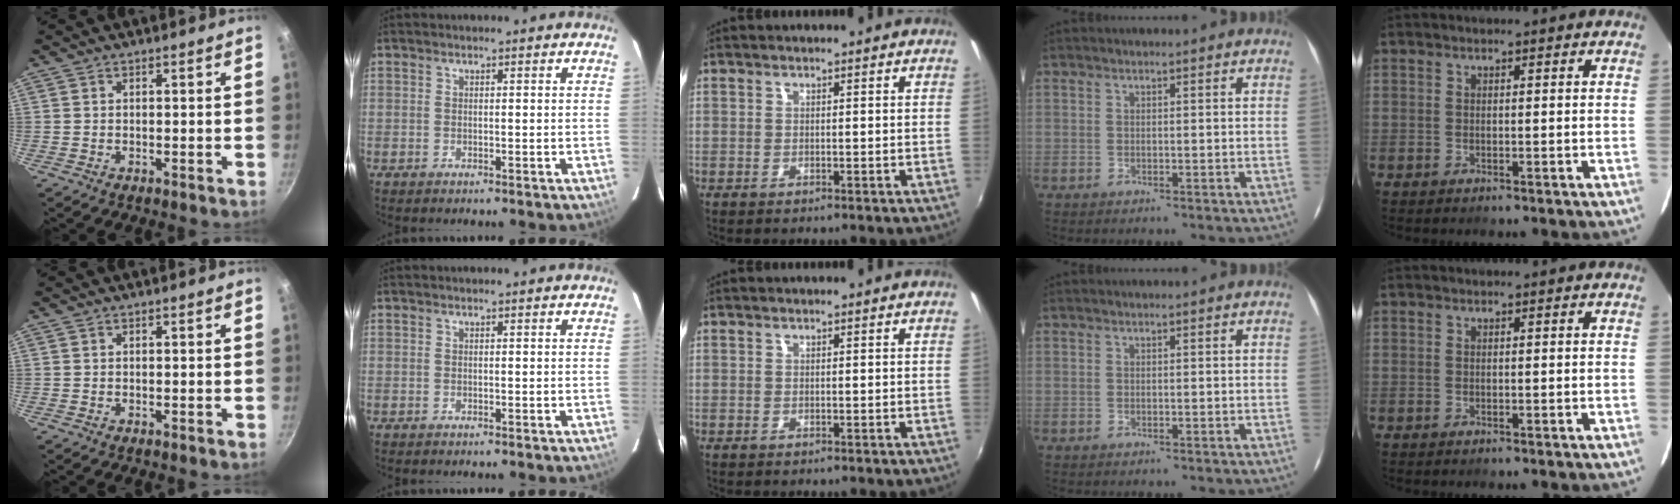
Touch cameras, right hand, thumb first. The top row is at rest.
{}